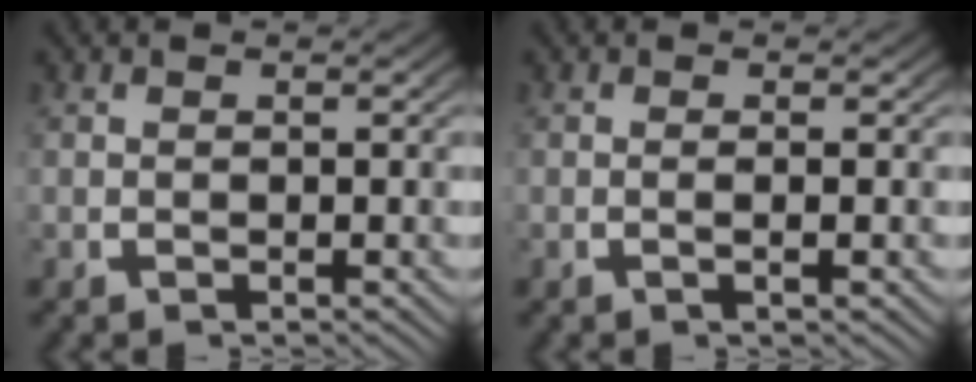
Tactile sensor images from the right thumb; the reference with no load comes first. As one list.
[{"total": 0.9, "force": [0.0, 0.0, 0.9], "torque": [-0.018, 0.006, -0.003]}]